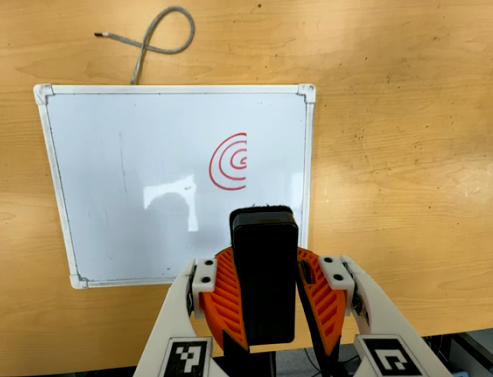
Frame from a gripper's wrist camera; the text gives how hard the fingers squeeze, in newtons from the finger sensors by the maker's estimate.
{"total": 11.0, "left": 10.6, "right": 11.4}